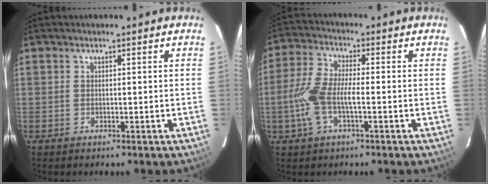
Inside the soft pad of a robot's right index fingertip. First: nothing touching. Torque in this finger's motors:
{"motor_torque": [1.32, -0.35, 0.61, 0.17]}